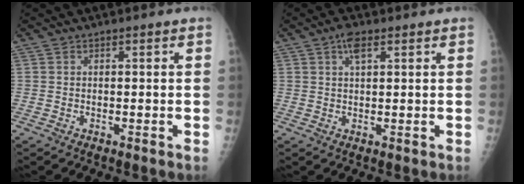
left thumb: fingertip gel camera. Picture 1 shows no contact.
{"total": 3.1, "force": [1.6, 1.4, 2.3], "torque": [-0.033, -0.002, 0.028]}